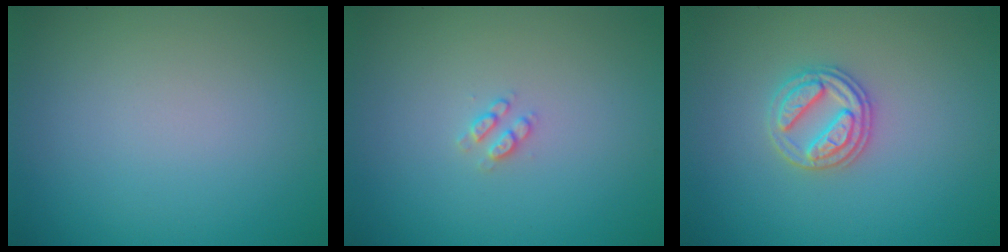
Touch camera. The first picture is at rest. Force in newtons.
{"total": 1.2, "press": 1.1, "slide": 0.3}
{"total": 2.8, "press": 2.7, "slide": 0.8}